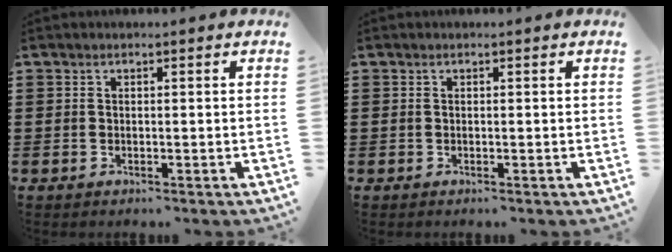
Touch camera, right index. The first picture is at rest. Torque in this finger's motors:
{"motor_torque": [2.14, 0.00, 0.02, -0.02]}